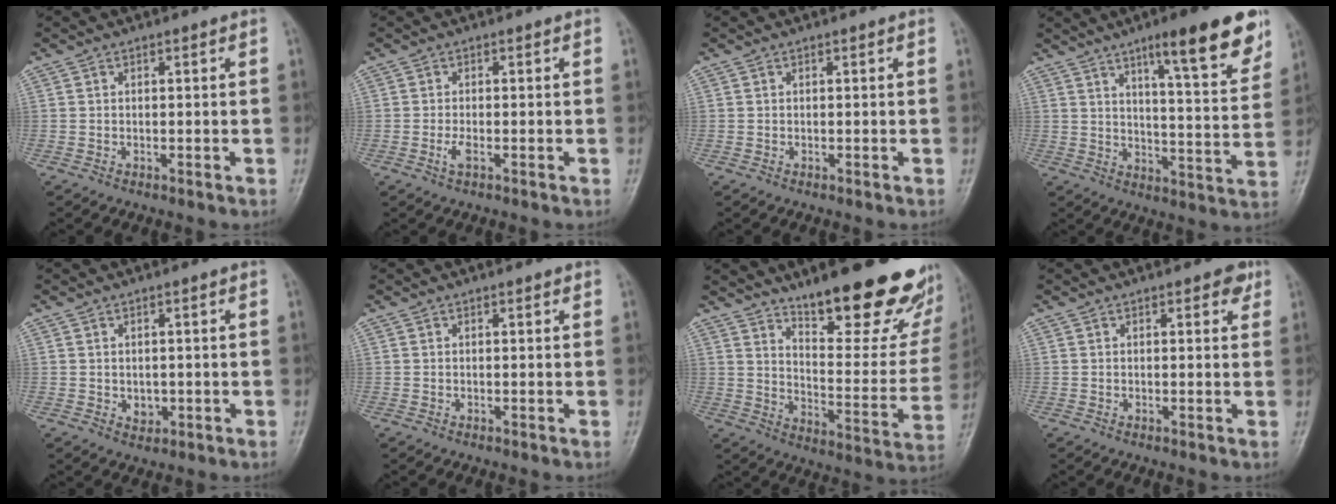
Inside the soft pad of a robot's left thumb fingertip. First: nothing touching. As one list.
[{"total": 2.0, "force": [-0.5, 0.7, 1.8], "torque": [-0.038, -0.001, -0.009]}, {"total": 0.0}, {"total": 16.6, "force": [10.0, 3.2, 12.9], "torque": [-0.155, -0.050, 0.146]}, {"total": 2.2, "force": [-0.1, 1.7, 1.4], "torque": [-0.010, -0.001, 0.004]}, {"total": 0.7, "force": [0.4, 0.2, 0.5], "torque": [-0.008, -0.001, 0.004]}, {"total": 25.8, "force": [17.9, 7.9, 16.8], "torque": [-0.188, -0.112, 0.253]}, {"total": 2.6, "force": [1.4, 1.2, 1.8], "torque": [-0.010, -0.003, 0.014]}]